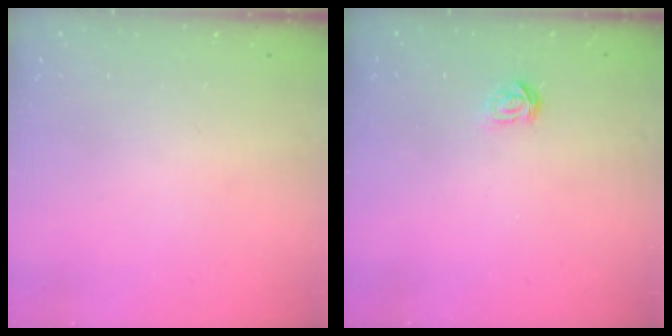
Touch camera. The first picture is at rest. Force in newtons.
{"total": 1.8, "press": 1.8, "slide": 0.2}